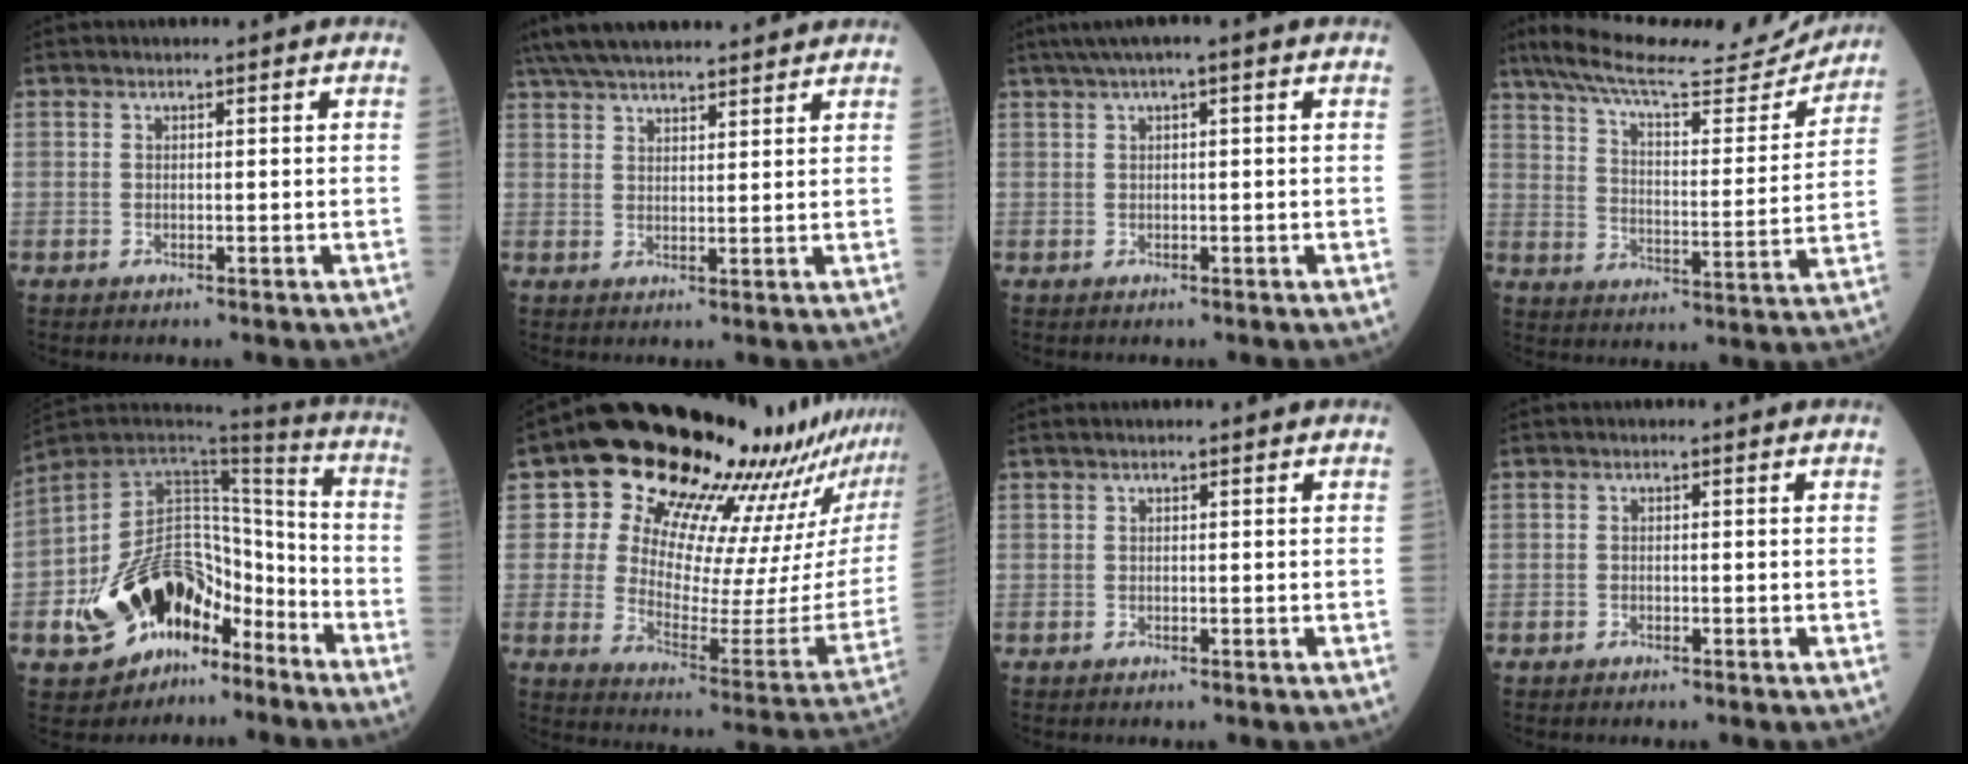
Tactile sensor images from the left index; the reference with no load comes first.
{"total": 17.2, "force": [15.1, 3.6, 7.2], "torque": [-0.135, 0.050, 0.240]}
{"total": 4.5, "force": [2.7, 0.1, 3.6], "torque": [-0.068, 0.029, 0.051]}
{"total": 21.6, "force": [19.9, 2.8, 8.0], "torque": [-0.136, -0.018, 0.284]}
{"total": 18.9, "force": [-9.6, 10.5, 12.5], "torque": [-0.225, 0.033, -0.155]}
{"total": 23.6, "force": [19.8, 5.5, 11.7], "torque": [-0.170, -0.074, 0.264]}
{"total": 1.1, "force": [1.0, 0.1, 0.6], "torque": [-0.012, 0.021, 0.021]}
{"total": 0.0}